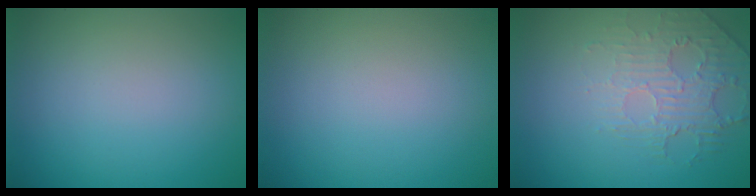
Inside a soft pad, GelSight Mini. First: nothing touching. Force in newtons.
{"total": 0.0}
{"total": 2.3, "press": 1.5, "slide": 1.7}